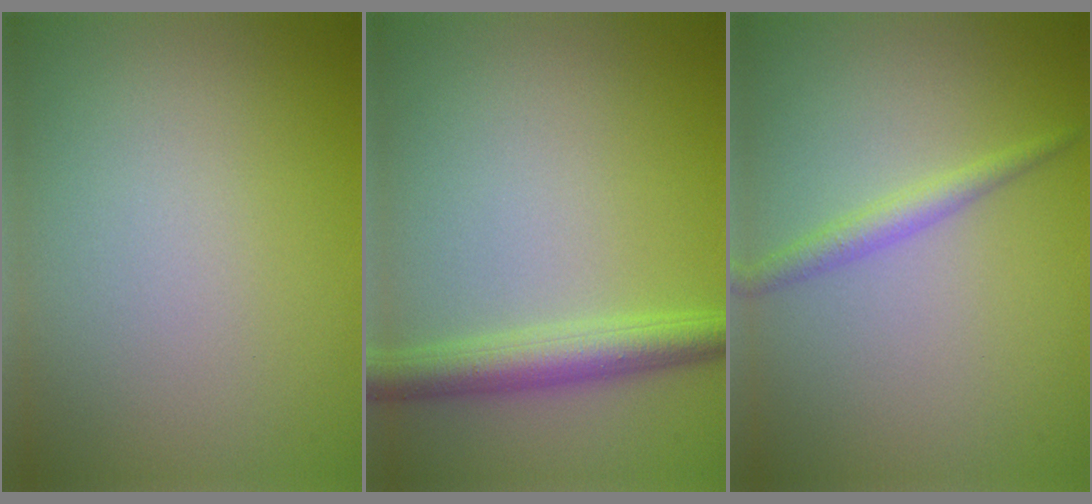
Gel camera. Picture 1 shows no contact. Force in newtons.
{"total": 3.8, "press": 3.8, "slide": 0.1}
{"total": 1.7, "press": 1.7, "slide": 0.0}